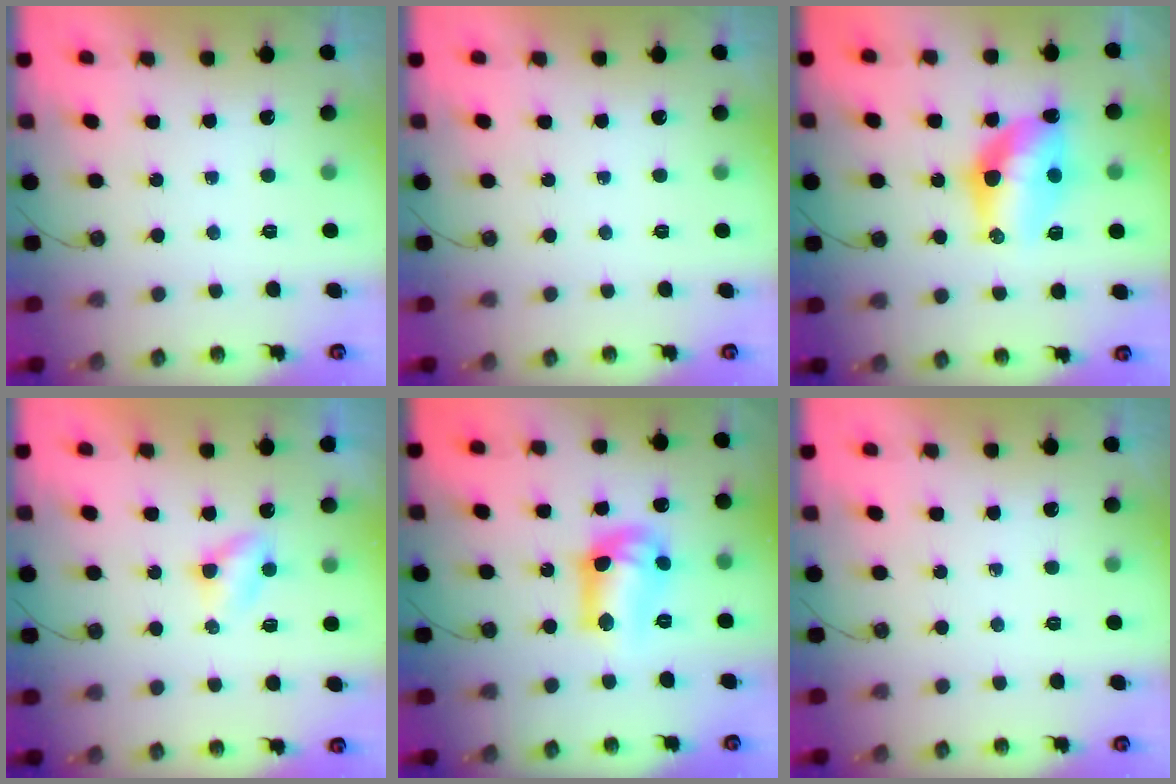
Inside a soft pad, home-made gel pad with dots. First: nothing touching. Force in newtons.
{"total": 0.0}
{"total": 12.2, "press": 12.1, "slide": 1.2}
{"total": 3.3, "press": 3.3, "slide": 0.4}
{"total": 13.3, "press": 12.7, "slide": 4.0}
{"total": 0.0}